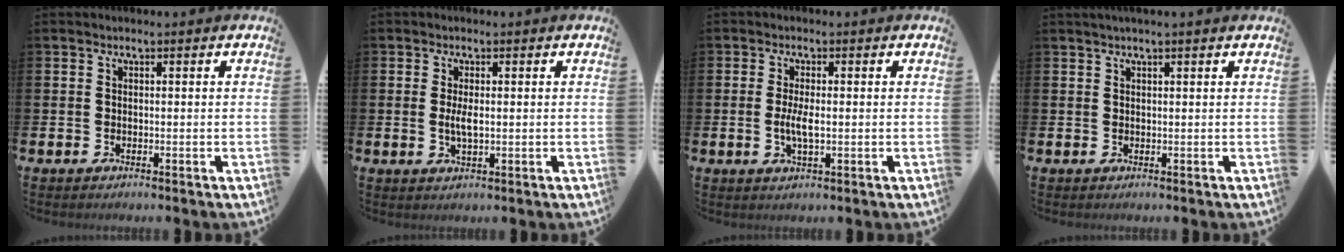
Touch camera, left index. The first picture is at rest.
{"total": 2.4, "force": [0.1, 0.9, 2.3], "torque": [-0.044, 0.002, 0.000]}
{"total": 3.1, "force": [-0.2, 1.0, 2.9], "torque": [-0.054, 0.000, -0.005]}
{"total": 1.0, "force": [0.8, -0.1, 0.6], "torque": [-0.010, 0.001, 0.014]}